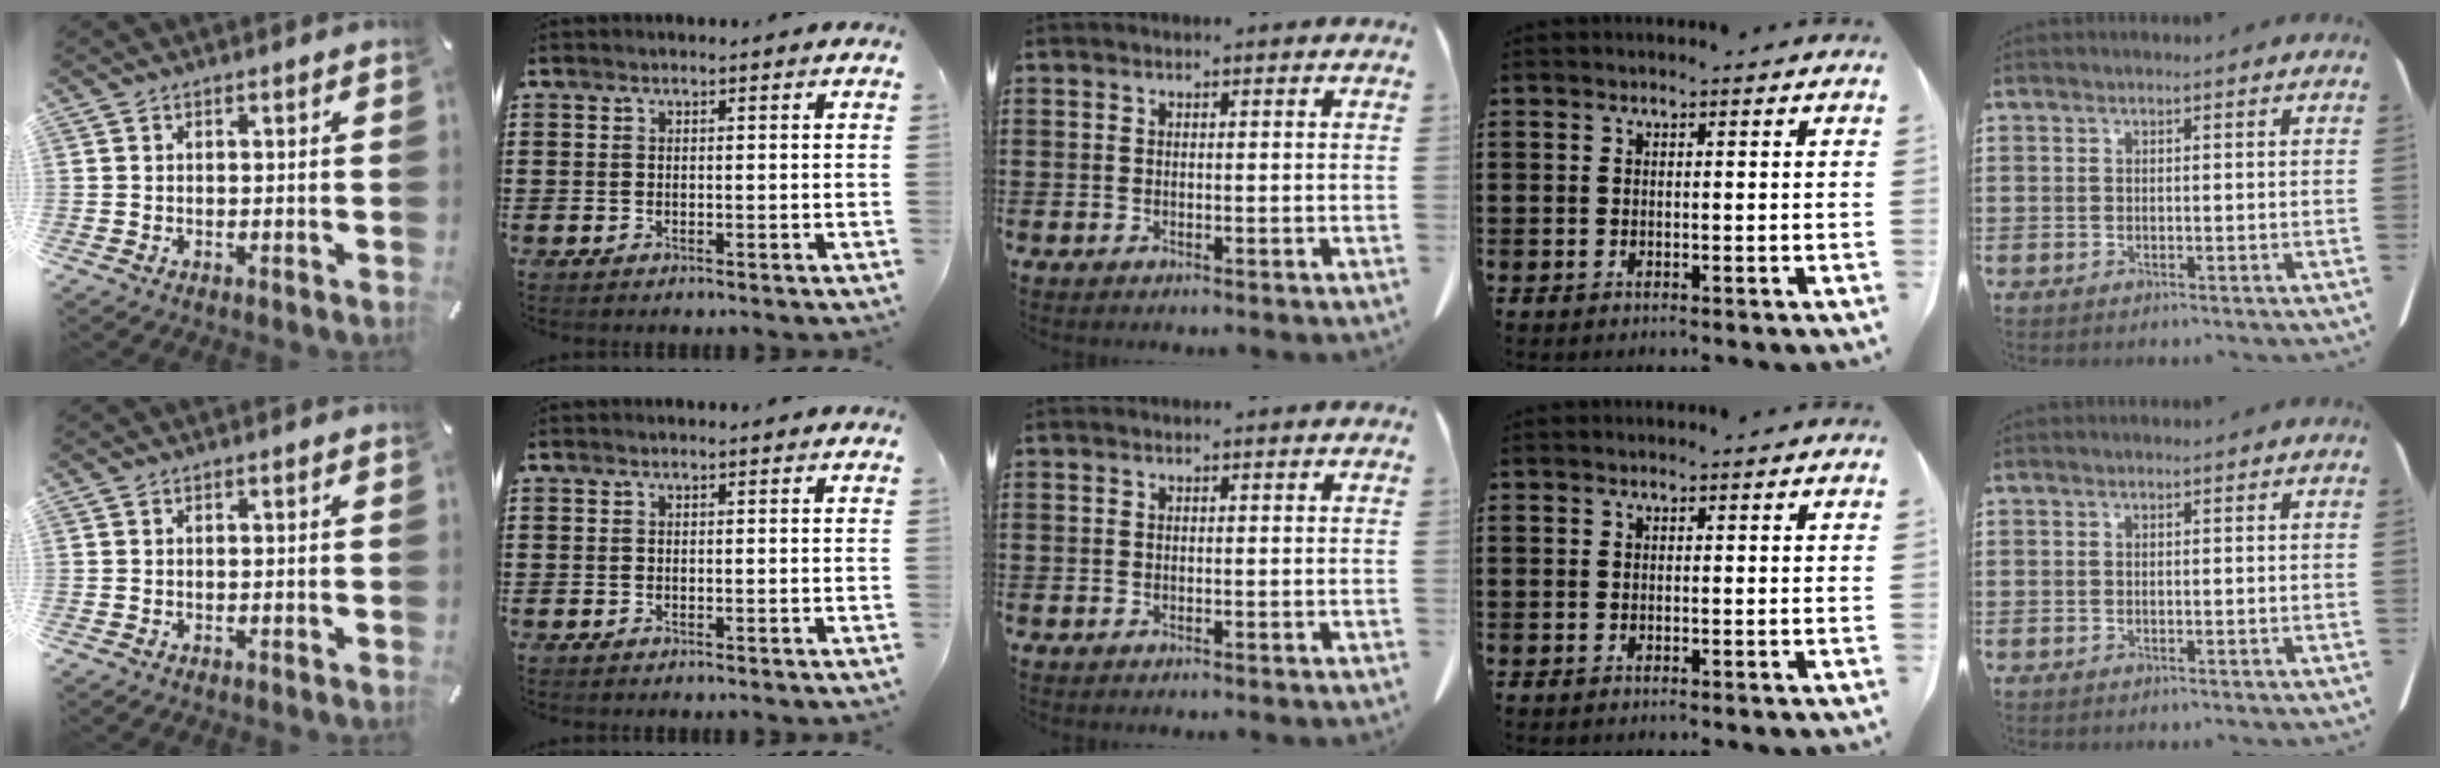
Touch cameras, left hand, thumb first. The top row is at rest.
{}